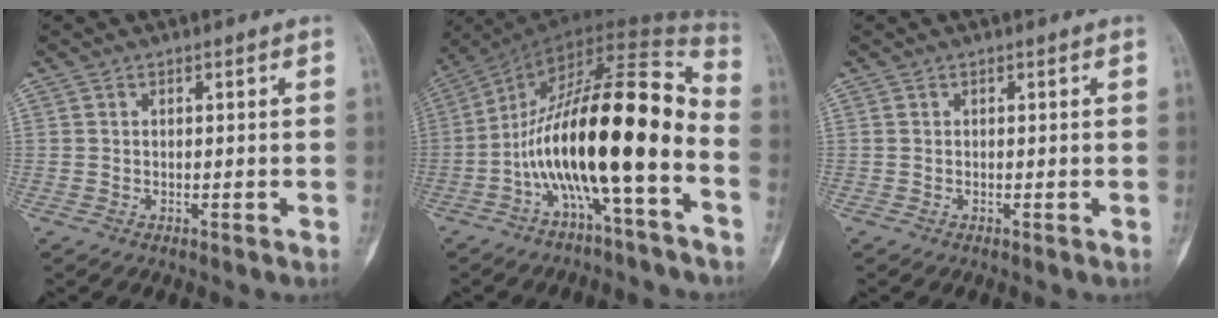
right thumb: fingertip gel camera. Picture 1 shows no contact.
{"total": 21.7, "force": [-6.5, 5.7, 20.0], "torque": [-0.354, 0.091, -0.102]}
{"total": 0.0}